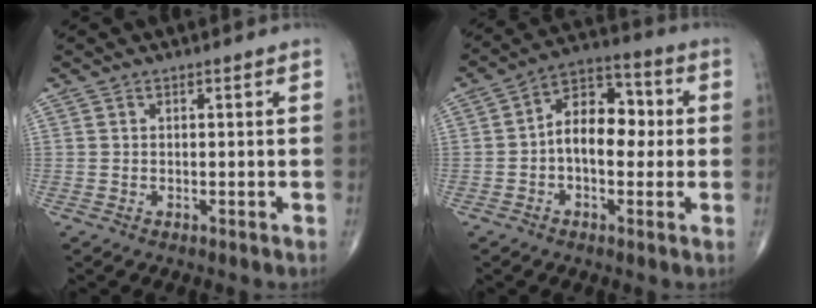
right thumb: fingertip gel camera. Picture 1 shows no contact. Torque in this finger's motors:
{"motor_torque": [-0.07, 0.48, 0.94, -0.02, 0.25]}